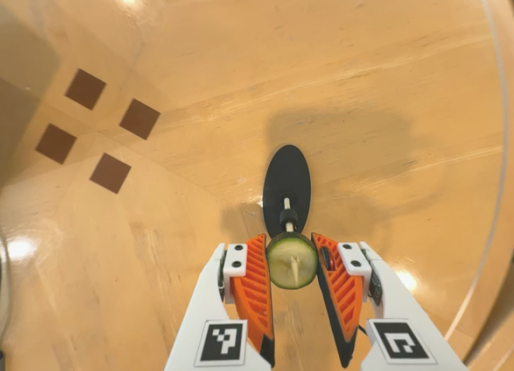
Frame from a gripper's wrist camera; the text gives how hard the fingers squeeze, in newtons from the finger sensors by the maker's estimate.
{"total": 9.1, "left": 9.0, "right": 9.3}